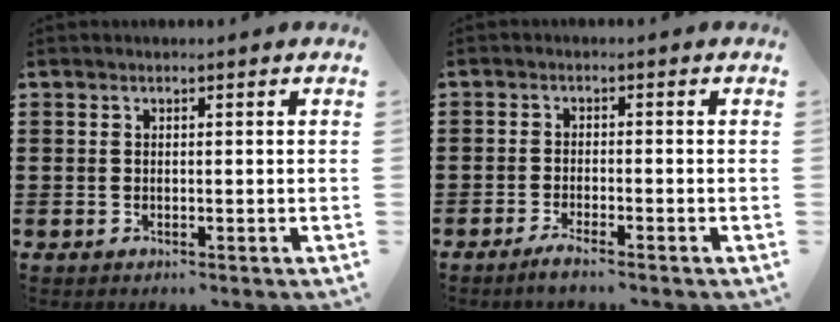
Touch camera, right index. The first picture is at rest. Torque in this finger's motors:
{"motor_torque": [0.72, -0.51, -0.04, 0.00]}